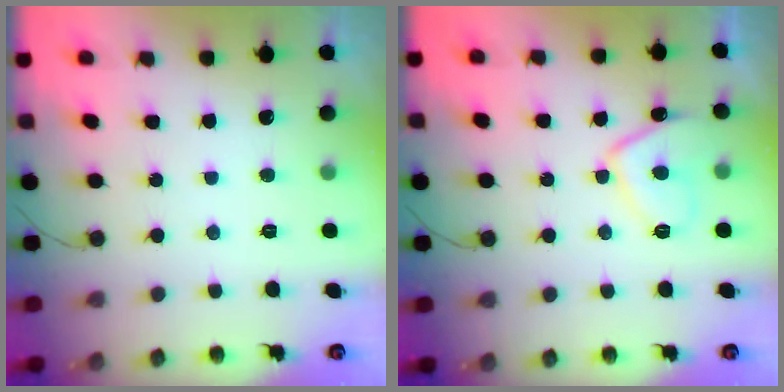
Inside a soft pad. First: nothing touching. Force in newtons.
{"total": 8.4, "press": 8.3, "slide": 1.3}